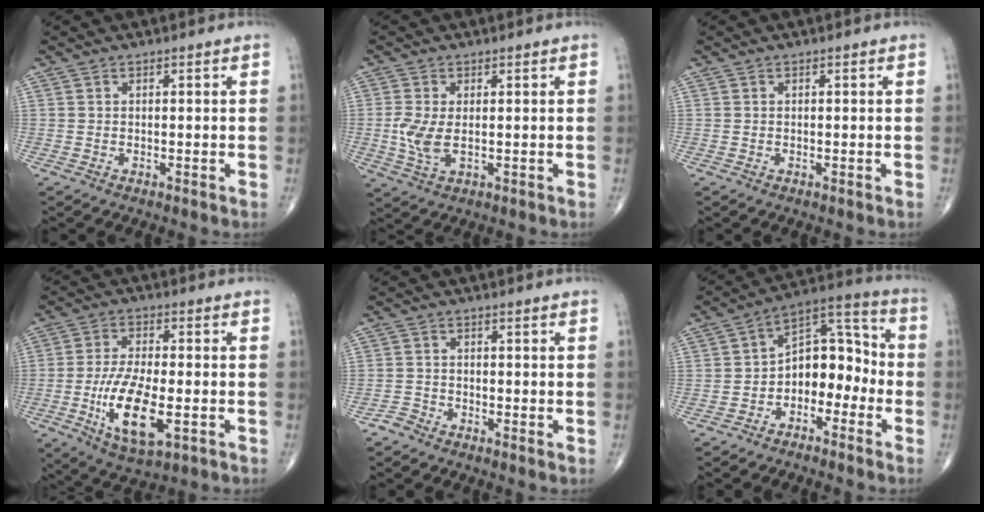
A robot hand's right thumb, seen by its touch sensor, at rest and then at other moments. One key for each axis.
{"total": 5.2, "fx": -0.2, "fy": 2.7, "fz": 4.5, "tx": -0.110, "ty": -0.012, "tz": -0.002}
{"total": 0.0}
{"total": 12.9, "fx": -3.4, "fy": 5.0, "fz": 11.4, "tx": -0.218, "ty": -0.005, "tz": -0.056}
{"total": 1.6, "fx": -1.4, "fy": 0.8, "fz": 0.4, "tx": -0.003, "ty": -0.003, "tz": -0.033}
{"total": 11.3, "fx": -3.2, "fy": 7.5, "fz": 7.8, "tx": -0.078, "ty": 0.060, "tz": -0.067}